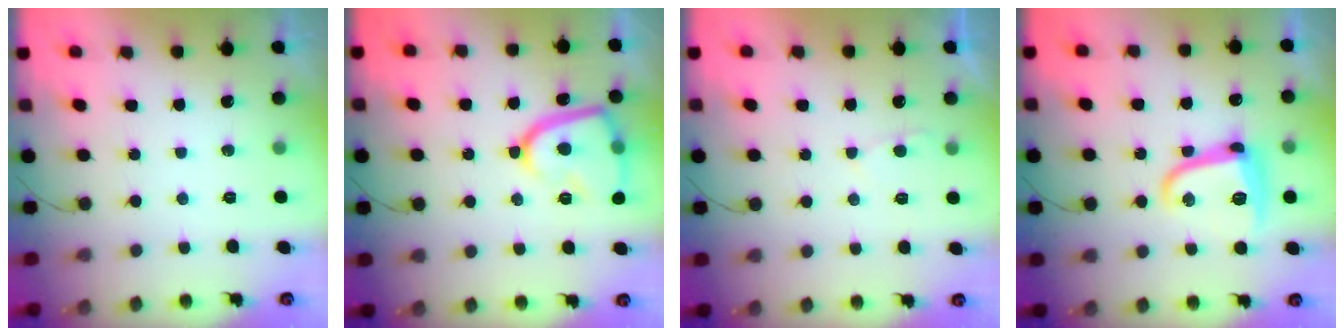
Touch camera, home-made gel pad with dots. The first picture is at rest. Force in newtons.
{"total": 15.8, "press": 15.7, "slide": 1.3}
{"total": 2.5, "press": 2.5, "slide": 0.4}
{"total": 12.9, "press": 12.8, "slide": 0.6}